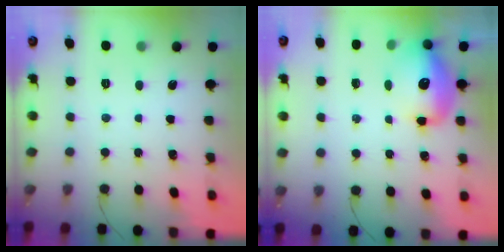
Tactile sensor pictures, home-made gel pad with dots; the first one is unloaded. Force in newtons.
{"total": 12.4, "press": 12.0, "slide": 3.2}